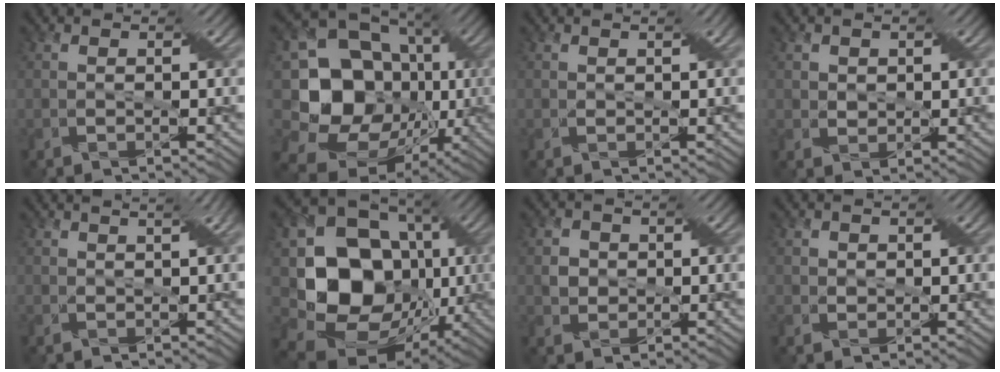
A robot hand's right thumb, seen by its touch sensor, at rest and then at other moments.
{"total": 21.4, "force": [-2.7, 17.2, 12.5], "torque": [-0.289, 0.002, -0.063]}
{"total": 0.6, "force": [0.5, -0.2, 0.1], "torque": [-0.002, 0.003, 0.010]}
{"total": 2.3, "force": [1.2, 1.8, 0.8], "torque": [-0.026, 0.004, 0.022]}
{"total": 2.4, "force": [1.9, -0.4, 1.5], "torque": [-0.026, 0.013, 0.027]}
{"total": 18.7, "force": [-1.7, 14.5, 11.6], "torque": [-0.260, -0.035, -0.007]}
{"total": 2.7, "force": [0.5, 2.5, 0.8], "torque": [-0.031, 0.005, 0.002]}
{"total": 1.6, "force": [0.9, 1.3, 0.5], "torque": [-0.015, 0.005, 0.012]}